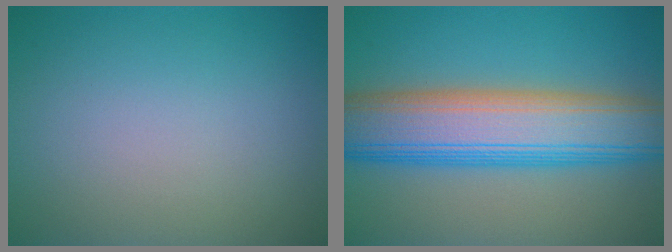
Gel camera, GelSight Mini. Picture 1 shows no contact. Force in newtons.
{"total": 10.9, "press": 10.9, "slide": 0.2}